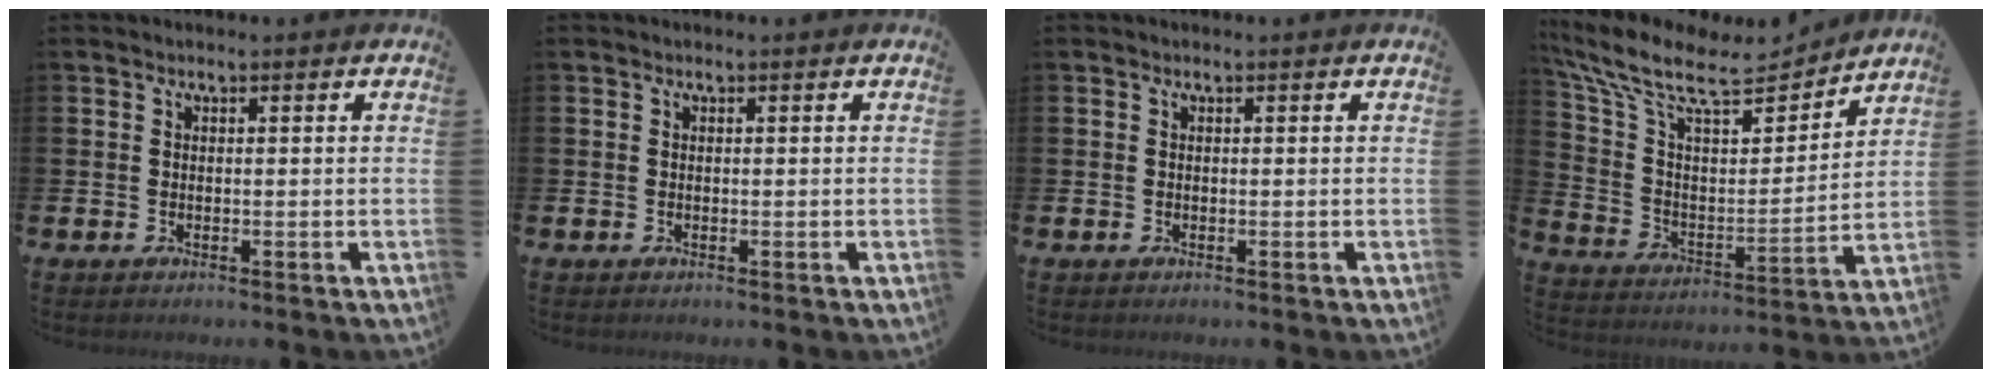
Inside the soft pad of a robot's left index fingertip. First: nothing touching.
{"total": 0.0}
{"total": 0.0}
{"total": 10.7, "force": [8.9, 3.8, 4.6], "torque": [-0.128, -0.058, 0.151]}